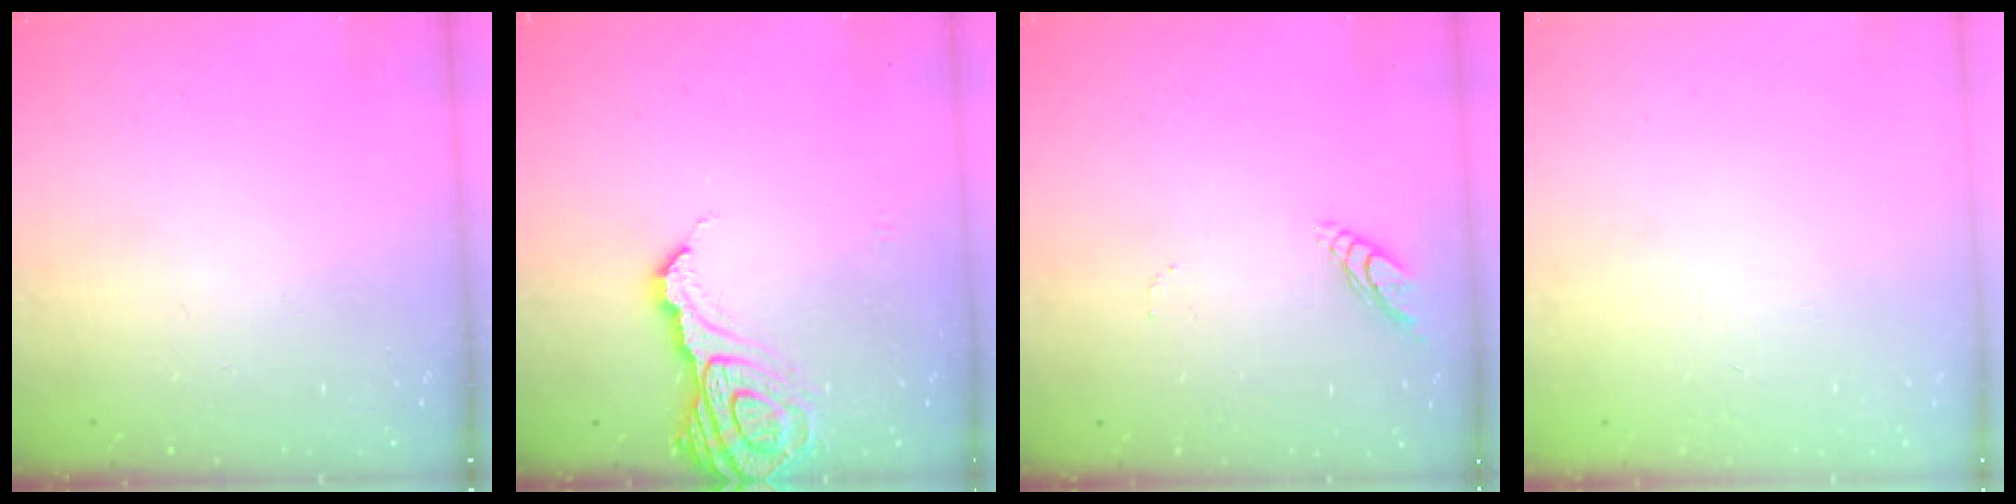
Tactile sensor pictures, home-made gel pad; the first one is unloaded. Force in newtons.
{"total": 12.1, "press": 12.0, "slide": 1.4}
{"total": 4.5, "press": 4.4, "slide": 0.6}
{"total": 0.0}